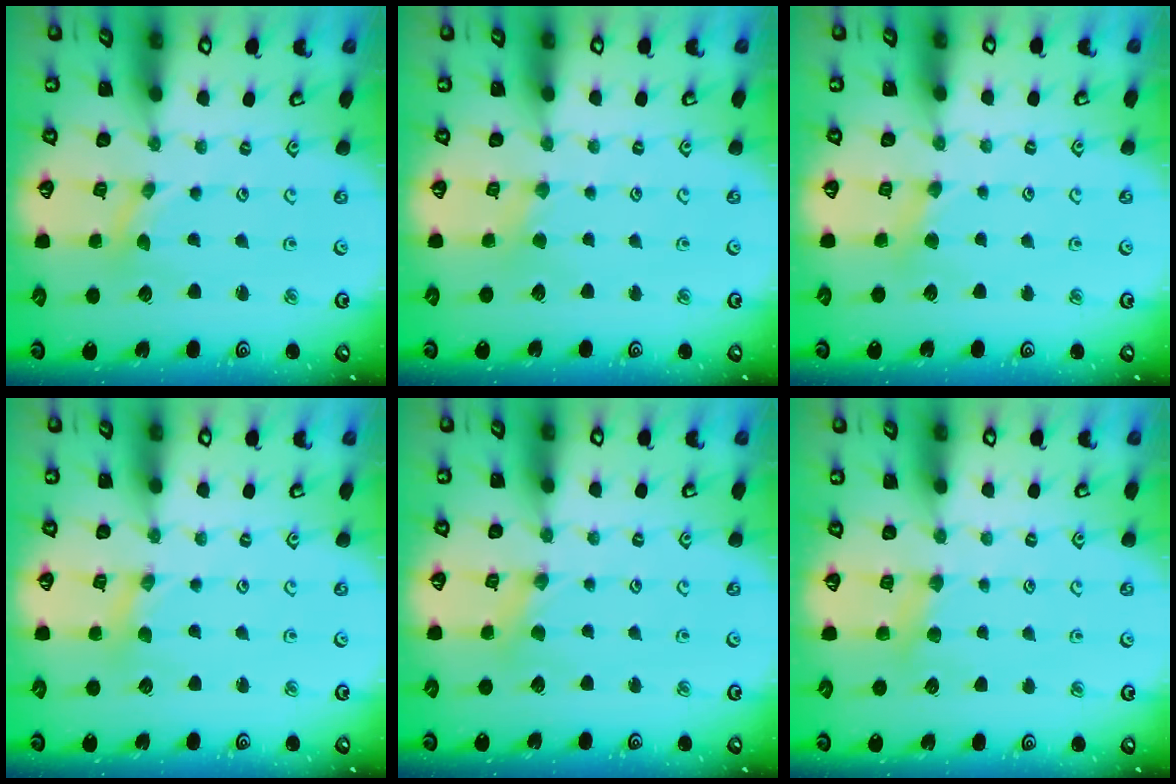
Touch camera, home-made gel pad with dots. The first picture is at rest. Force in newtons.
{"total": 1.2, "press": 1.2, "slide": 0.3}
{"total": 2.5, "press": 2.5, "slide": 0.5}
{"total": 1.4, "press": 1.4, "slide": 0.3}
{"total": 2.1, "press": 2.1, "slide": 0.4}
{"total": 4.8, "press": 4.7, "slide": 0.6}